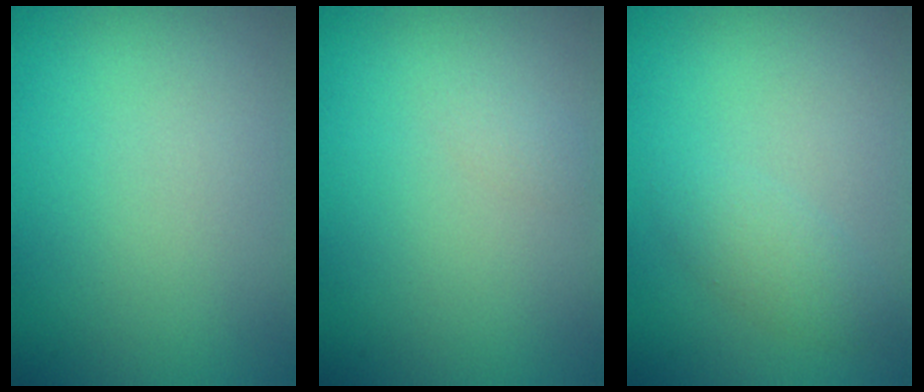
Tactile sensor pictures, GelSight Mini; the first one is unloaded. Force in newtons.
{"total": 0.6, "press": 0.6, "slide": 0.0}
{"total": 1.7, "press": 1.7, "slide": 0.0}